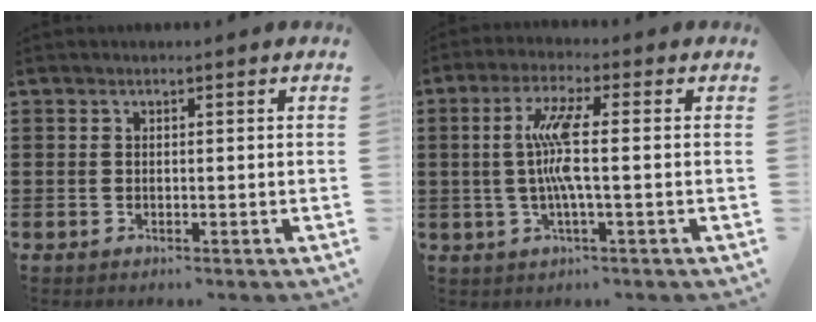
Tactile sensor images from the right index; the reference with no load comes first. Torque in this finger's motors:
{"motor_torque": [0.58, -0.35, 0.85, 0.21]}